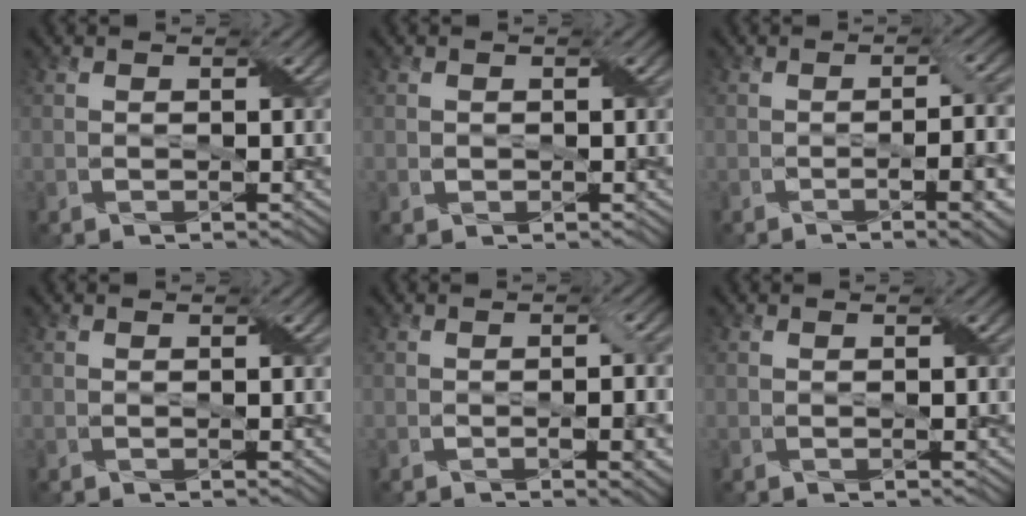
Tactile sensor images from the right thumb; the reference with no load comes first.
{"total": 0.6, "force": [0.0, 0.6, 0.1], "torque": [-0.007, -0.003, 0.000]}
{"total": 7.6, "force": [-2.5, 1.6, 6.9], "torque": [-0.099, -0.007, -0.034]}
{"total": 0.0}
{"total": 4.0, "force": [-1.2, 0.9, 3.7], "torque": [-0.056, -0.004, -0.014]}
{"total": 0.0}